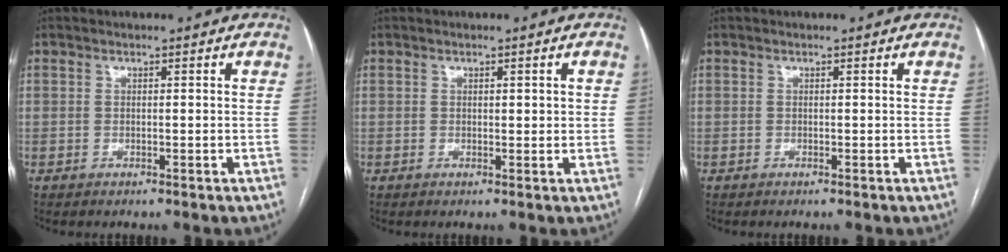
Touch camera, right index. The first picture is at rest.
{"total": 1.1, "force": [0.3, 0.4, 1.0], "torque": [-0.012, 0.000, 0.004]}
{"total": 0.0}